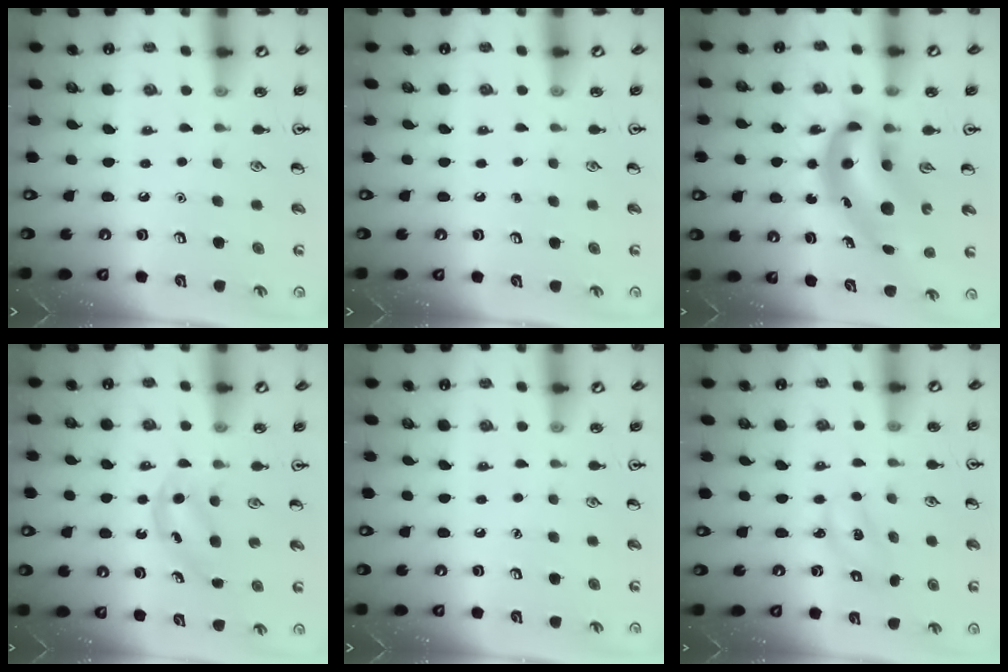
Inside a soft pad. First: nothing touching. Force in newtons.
{"total": 0.0}
{"total": 11.3, "press": 10.8, "slide": 3.3}
{"total": 4.5, "press": 4.2, "slide": 1.5}
{"total": 0.0}
{"total": 2.2, "press": 2.1, "slide": 0.5}